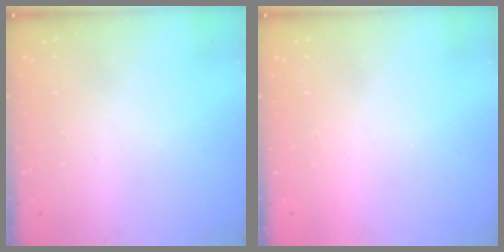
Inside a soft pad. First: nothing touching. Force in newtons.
{"total": 1.6, "press": 1.6, "slide": 0.1}